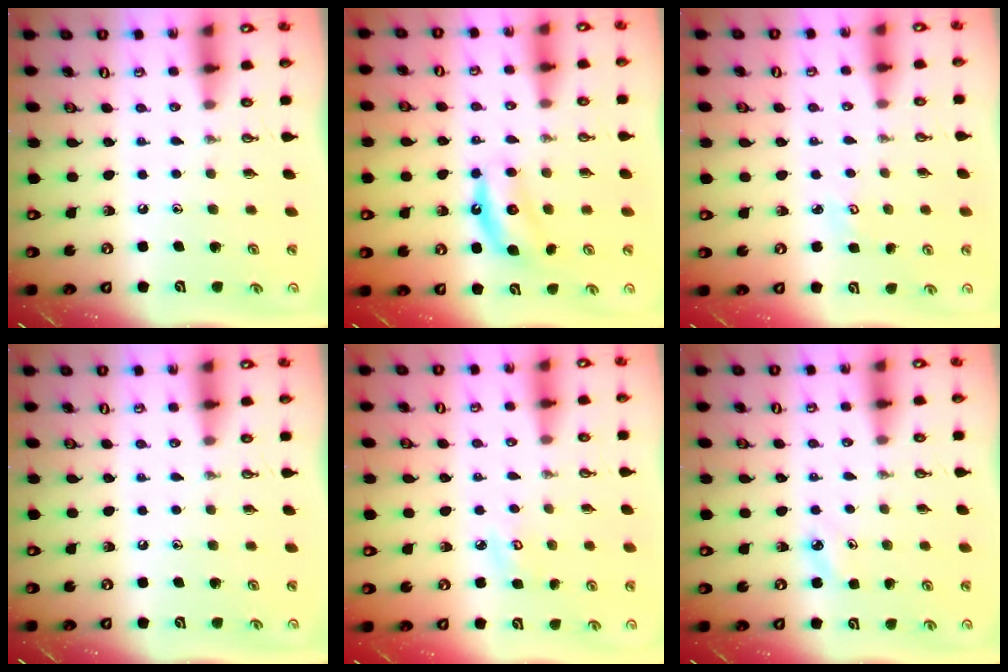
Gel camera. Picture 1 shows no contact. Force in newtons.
{"total": 6.0, "press": 6.0, "slide": 0.8}
{"total": 2.7, "press": 2.7, "slide": 0.3}
{"total": 0.0}
{"total": 4.4, "press": 4.4, "slide": 0.4}
{"total": 4.2, "press": 4.2, "slide": 0.4}